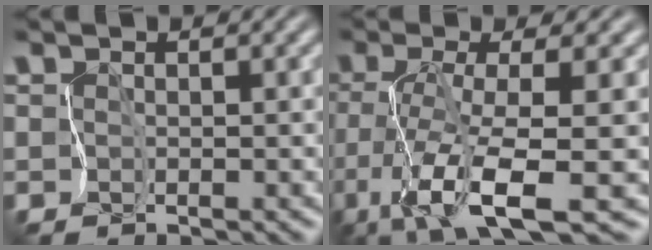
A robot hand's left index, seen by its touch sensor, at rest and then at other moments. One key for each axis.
{"total": 8.0, "fx": -3.6, "fy": 1.0, "fz": 7.0, "tx": -0.143, "ty": -0.009, "tz": -0.067}